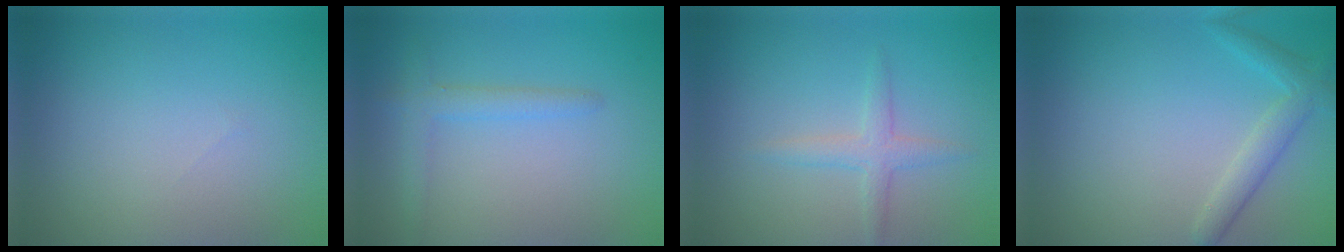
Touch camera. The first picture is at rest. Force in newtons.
{"total": 2.1, "press": 2.1, "slide": 0.1}
{"total": 2.0, "press": 2.0, "slide": 0.2}
{"total": 2.3, "press": 2.3, "slide": 0.1}